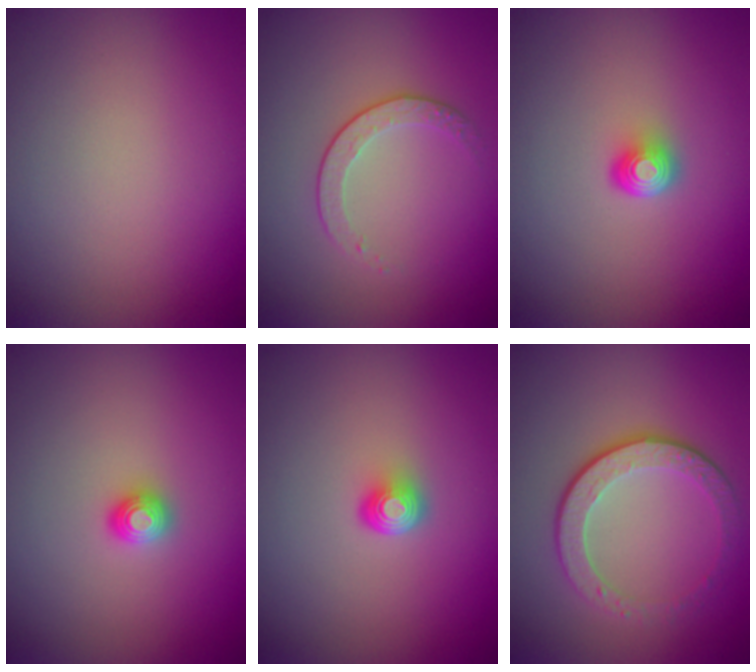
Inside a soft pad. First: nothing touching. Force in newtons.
{"total": 1.8, "press": 1.3, "slide": 1.3}
{"total": 2.0, "press": 1.3, "slide": 1.6}
{"total": 1.2, "press": 1.2, "slide": 0.1}
{"total": 2.0, "press": 1.3, "slide": 1.6}
{"total": 4.4, "press": 3.2, "slide": 2.9}